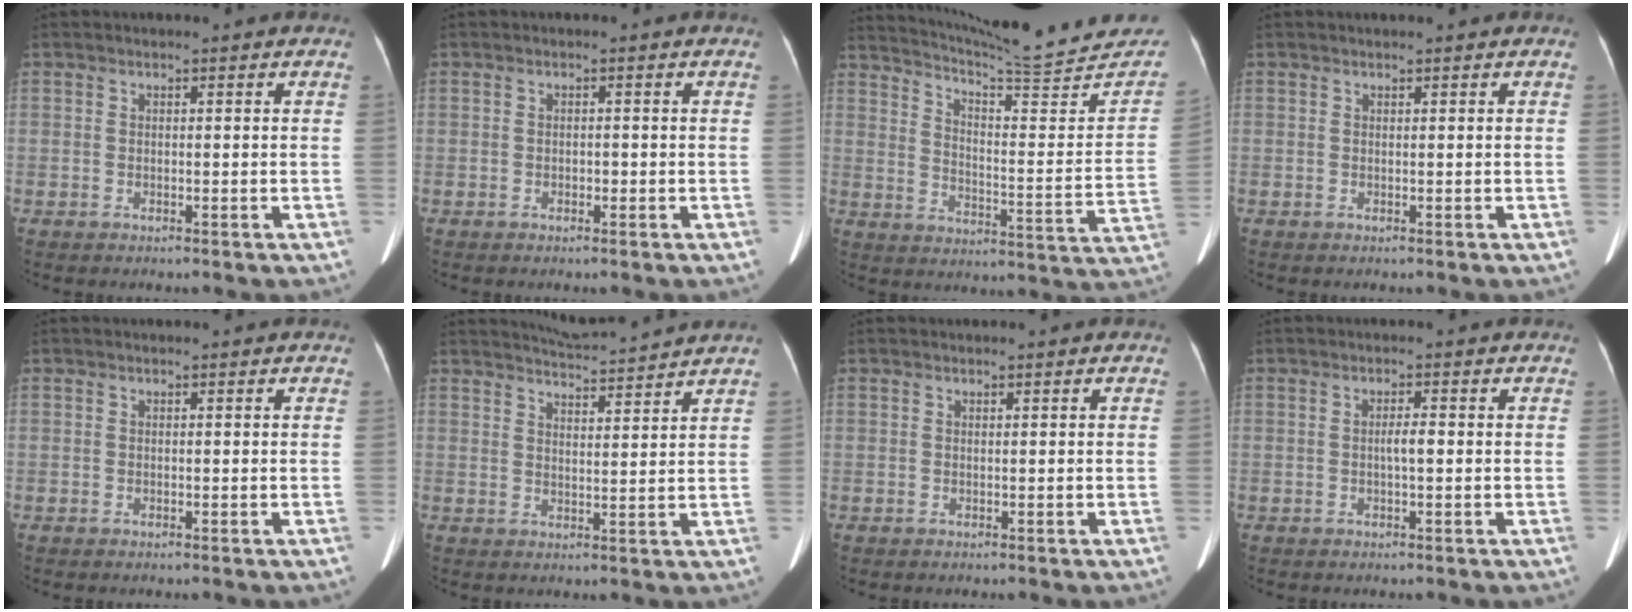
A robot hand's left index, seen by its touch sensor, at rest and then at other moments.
{"total": 0.9, "force": [-0.5, 0.5, 0.5], "torque": [-0.007, -0.001, -0.010]}
{"total": 21.7, "force": [20.5, 0.5, 7.1], "torque": [-0.109, -0.080, 0.270]}
{"total": 0.0}
{"total": 0.0}
{"total": 6.8, "force": [6.7, -0.9, 1.2], "torque": [-0.031, 0.005, 0.099]}
{"total": 0.0}
{"total": 1.6, "force": [-0.3, 0.2, 1.5], "torque": [-0.028, 0.000, -0.007]}